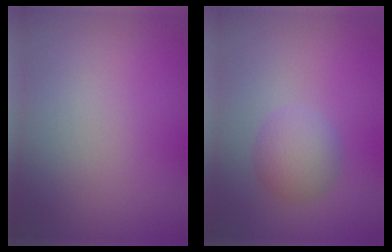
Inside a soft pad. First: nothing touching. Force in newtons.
{"total": 2.9, "press": 2.9, "slide": 0.0}